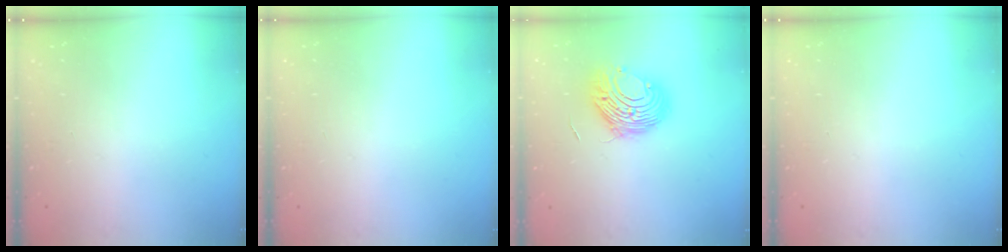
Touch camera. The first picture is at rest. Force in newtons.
{"total": 0.0}
{"total": 11.1, "press": 11.1, "slide": 0.9}
{"total": 0.0}